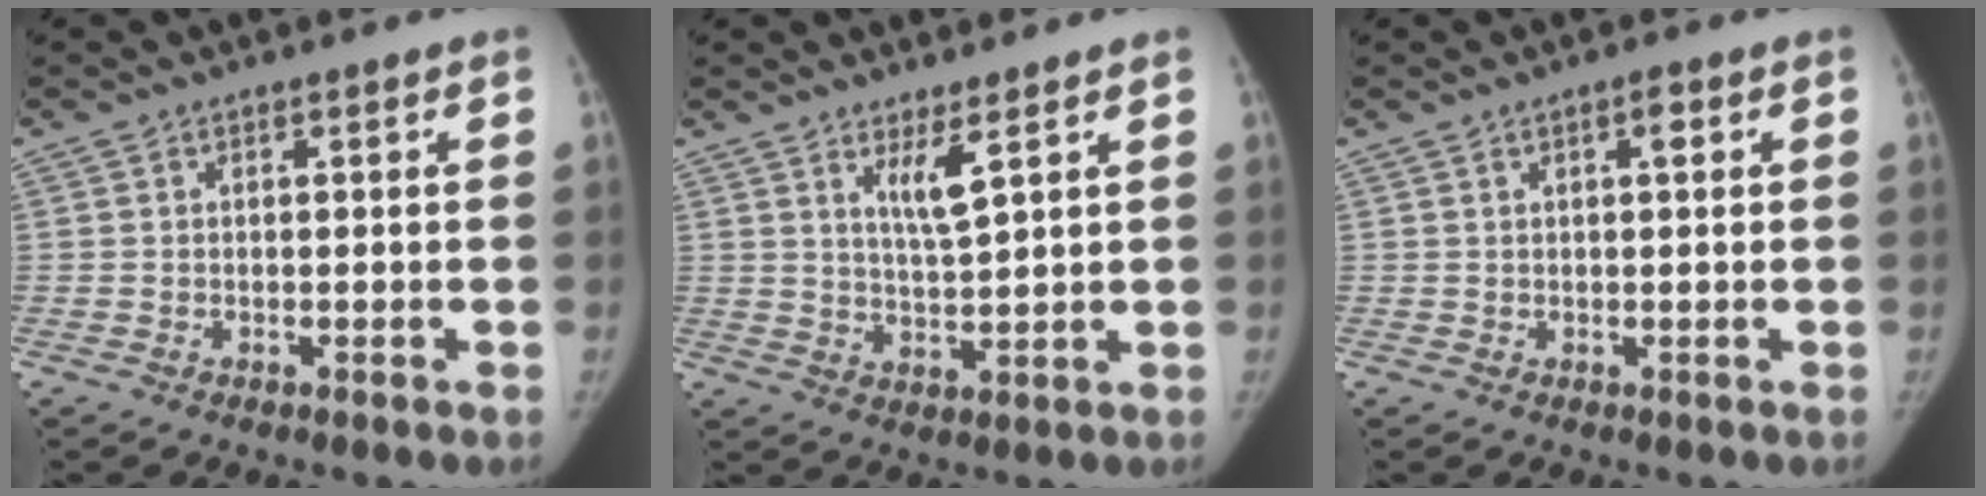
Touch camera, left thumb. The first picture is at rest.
{"total": 4.8, "force": [2.8, 0.5, 3.9], "torque": [-0.072, -0.033, 0.059]}
{"total": 1.7, "force": [0.6, 0.5, 1.5], "torque": [-0.022, 0.002, 0.008]}